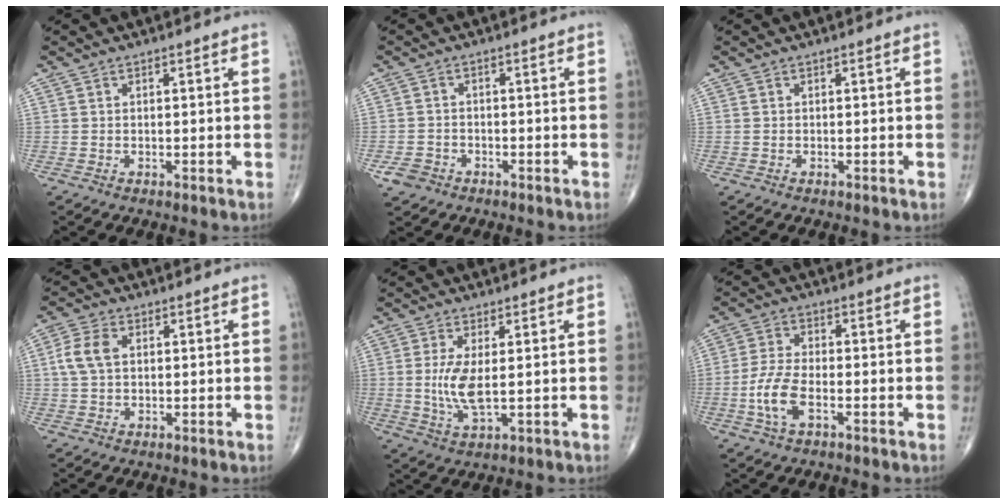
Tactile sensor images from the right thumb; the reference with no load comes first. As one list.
[{"total": 3.3, "force": [-1.9, 2.5, 1.0], "torque": [-0.017, 0.011, -0.033]}, {"total": 0.0}, {"total": 5.6, "force": [1.0, 3.6, 4.1], "torque": [-0.092, 0.011, 0.016]}, {"total": 6.1, "force": [0.3, 2.0, 5.8], "torque": [-0.129, -0.018, 0.009]}, {"total": 7.1, "force": [-2.4, 3.1, 5.9], "torque": [-0.132, 0.014, -0.050]}]